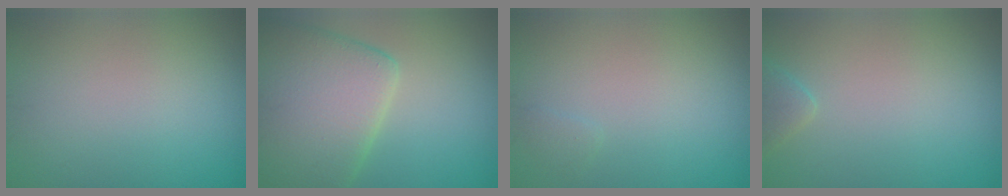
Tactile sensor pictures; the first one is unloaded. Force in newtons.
{"total": 9.5, "press": 9.4, "slide": 0.5}
{"total": 0.5, "press": 0.5, "slide": 0.0}
{"total": 1.5, "press": 1.5, "slide": 0.1}